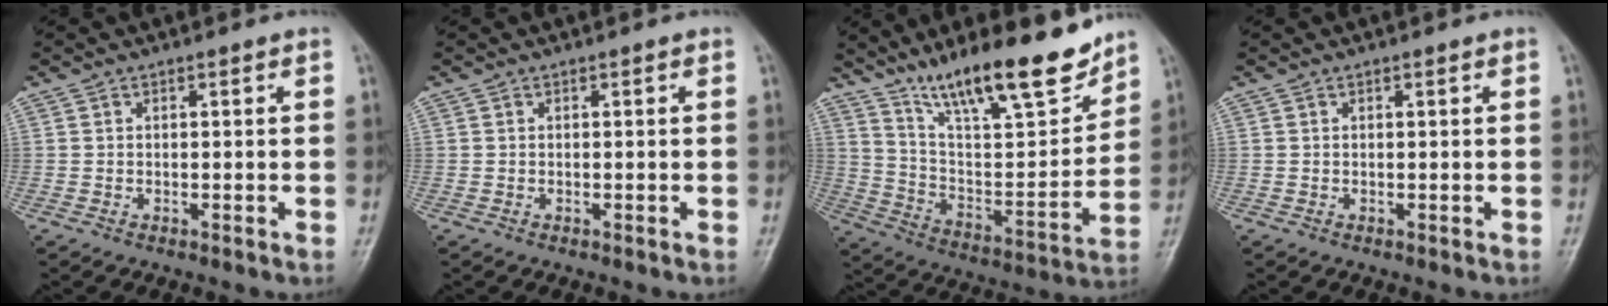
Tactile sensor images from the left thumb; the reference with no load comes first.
{"total": 0.0}
{"total": 21.6, "force": [16.0, 5.1, 13.6], "torque": [-0.187, -0.080, 0.277]}
{"total": 0.0}